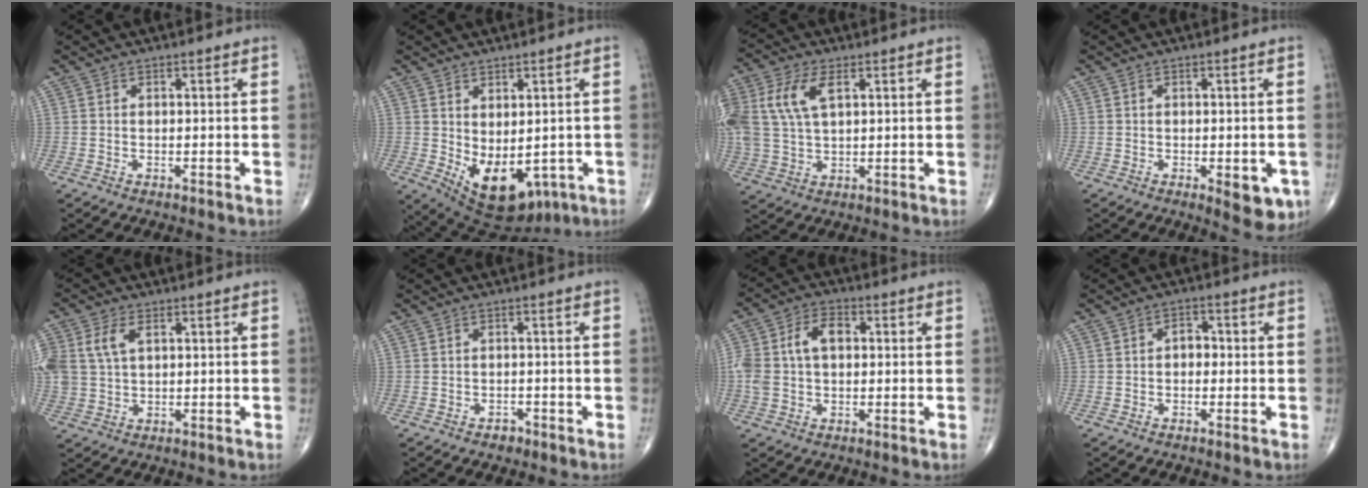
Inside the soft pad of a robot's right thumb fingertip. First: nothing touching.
{"total": 12.2, "force": [-2.4, 7.1, 9.6], "torque": [-0.130, -0.005, -0.008]}
{"total": 11.3, "force": [3.6, 6.1, 8.8], "torque": [-0.214, 0.009, 0.073]}
{"total": 6.3, "force": [-2.0, 2.6, 5.4], "torque": [-0.048, -0.008, -0.019]}
{"total": 9.0, "force": [2.7, 5.8, 6.3], "torque": [-0.158, 0.007, 0.057]}
{"total": 1.5, "force": [-1.1, 1.0, 0.5], "torque": [-0.005, 0.004, -0.016]}
{"total": 9.0, "force": [1.0, 5.8, 6.8], "torque": [-0.141, 0.028, 0.017]}
{"total": 2.6, "force": [-0.3, 1.9, 1.8], "torque": [-0.009, 0.012, -0.012]}